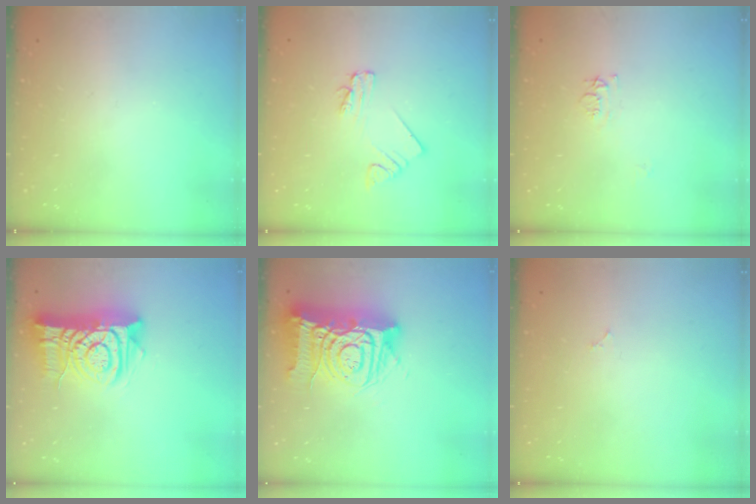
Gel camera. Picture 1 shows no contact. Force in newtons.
{"total": 2.0, "press": 2.0, "slide": 0.1}
{"total": 6.2, "press": 6.2, "slide": 0.6}
{"total": 13.2, "press": 13.2, "slide": 1.5}
{"total": 17.8, "press": 17.7, "slide": 1.9}
{"total": 1.8, "press": 1.8, "slide": 0.3}